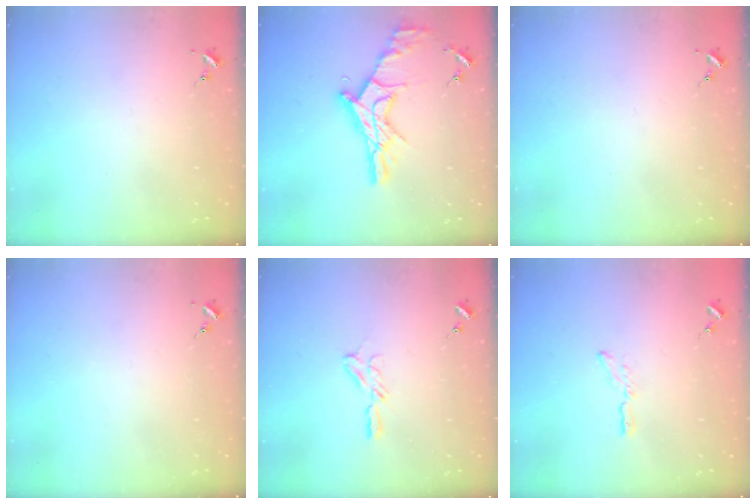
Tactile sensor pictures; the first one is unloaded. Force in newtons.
{"total": 17.6, "press": 17.5, "slide": 1.6}
{"total": 0.0}
{"total": 0.0}
{"total": 6.9, "press": 6.9, "slide": 0.6}
{"total": 5.3, "press": 5.2, "slide": 0.3}